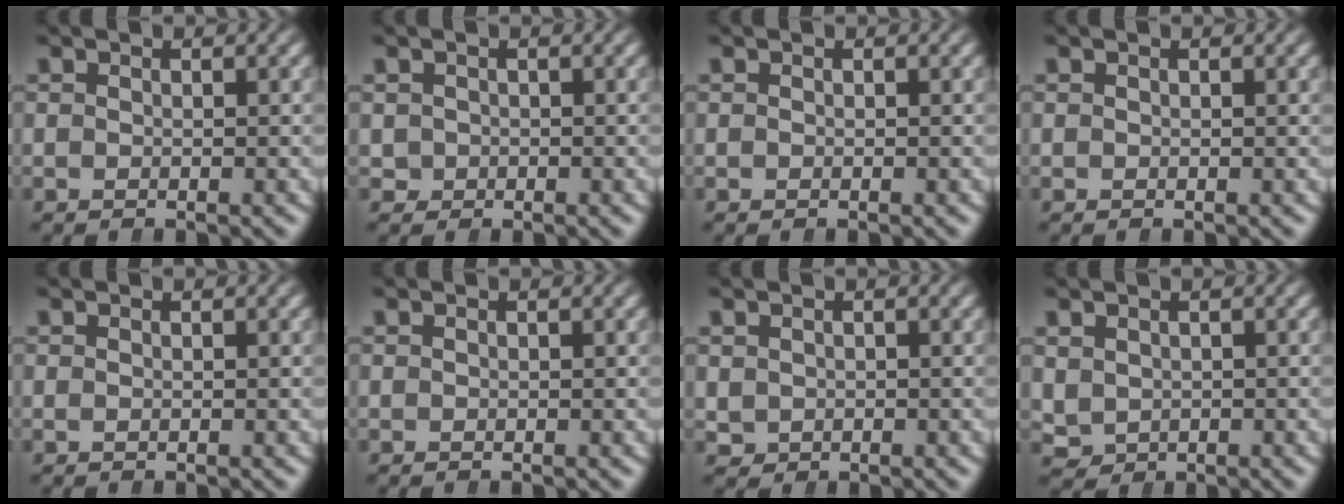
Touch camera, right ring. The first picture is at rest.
{"total": 1.4, "force": [0.0, 1.4, -0.2], "torque": [-0.009, -0.006, 0.002]}
{"total": 0.0}
{"total": 0.0}
{"total": 0.0}
{"total": 0.0}
{"total": 1.7, "force": [0.2, 1.6, 0.3], "torque": [-0.025, -0.016, 0.013]}
{"total": 2.5, "force": [0.2, 2.3, 0.8], "torque": [-0.039, -0.024, 0.020]}